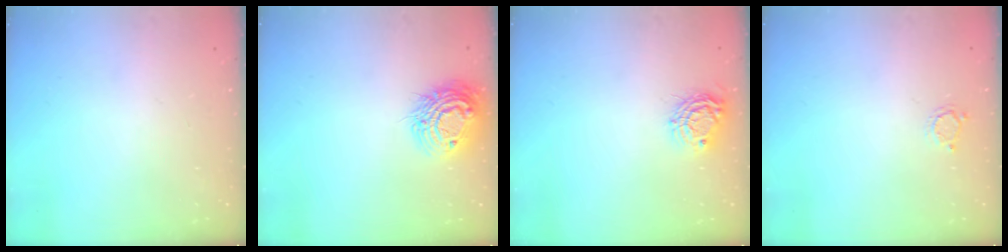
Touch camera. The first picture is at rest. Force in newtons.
{"total": 13.1, "press": 13.1, "slide": 0.9}
{"total": 8.8, "press": 8.8, "slide": 0.4}
{"total": 2.6, "press": 2.6, "slide": 0.4}